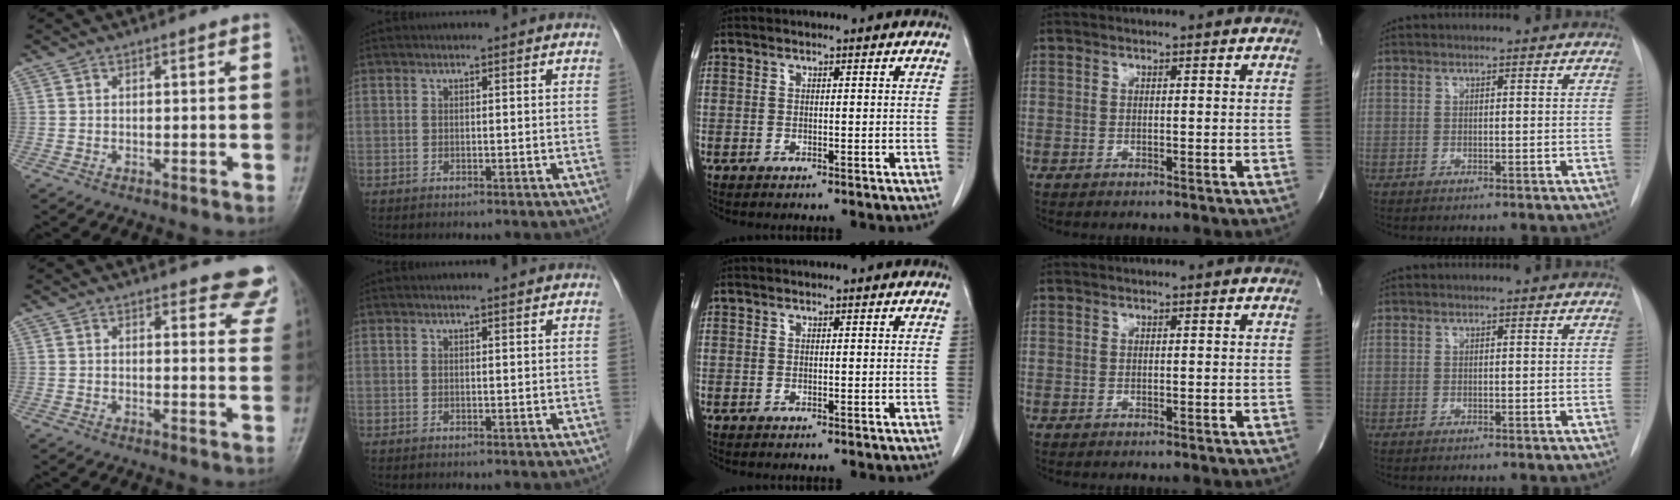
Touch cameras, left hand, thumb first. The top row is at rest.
{"thumb": {"total": 8.6, "force": [7.8, 2.8, 2.3], "torque": [0.023, -0.045, 0.064]}, "index": {"total": 1.5, "force": [1.4, -0.2, 0.4], "torque": [-0.011, 0.003, 0.020]}}